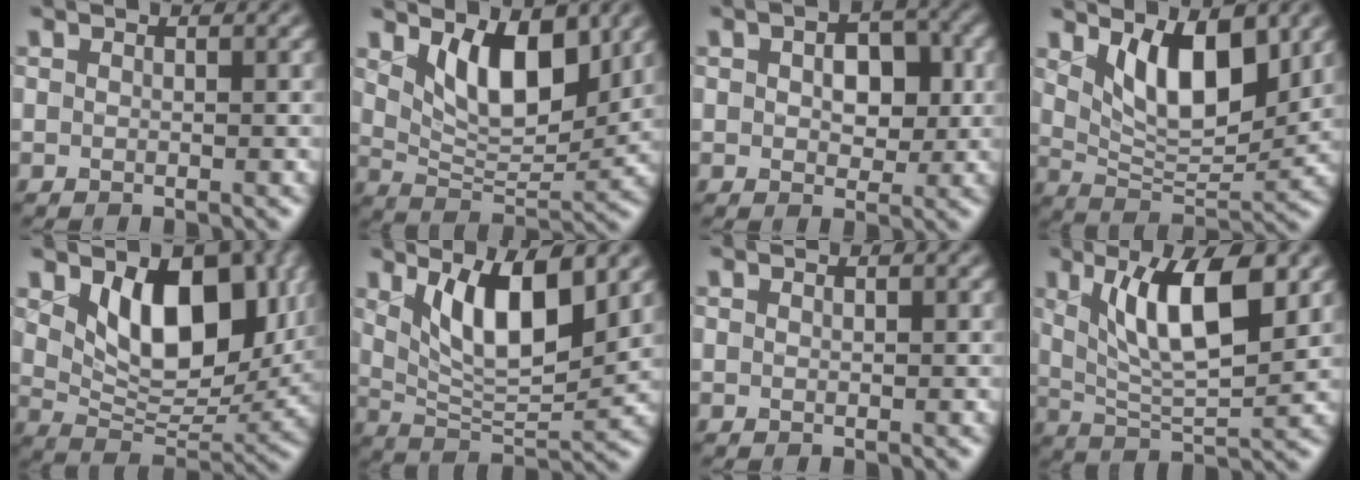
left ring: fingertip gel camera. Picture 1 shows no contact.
{"total": 7.0, "force": [3.1, 3.4, 5.3], "torque": [-0.093, -0.015, 0.052]}
{"total": 4.3, "force": [0.5, 2.7, 3.3], "torque": [-0.052, 0.002, 0.004]}
{"total": 7.3, "force": [3.0, 3.3, 5.8], "torque": [-0.100, -0.014, 0.055]}
{"total": 9.4, "force": [2.8, 5.6, 7.0], "torque": [-0.115, -0.022, 0.051]}
{"total": 7.8, "force": [3.0, 2.9, 6.6], "torque": [-0.118, -0.016, 0.059]}
{"total": 0.0}
{"total": 8.2, "force": [2.9, 2.5, 7.3], "torque": [-0.126, -0.008, 0.054]}